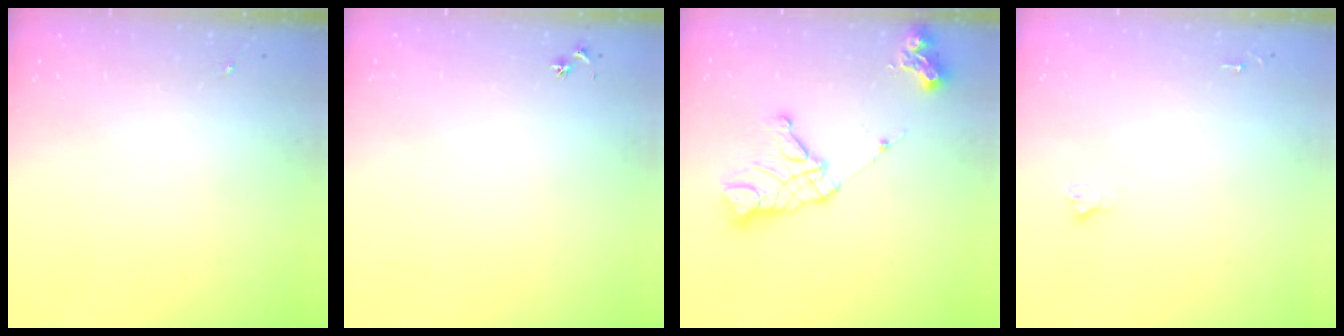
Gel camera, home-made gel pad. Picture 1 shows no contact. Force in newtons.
{"total": 3.0, "press": 2.9, "slide": 0.3}
{"total": 14.9, "press": 14.8, "slide": 1.6}
{"total": 1.8, "press": 1.8, "slide": 0.1}